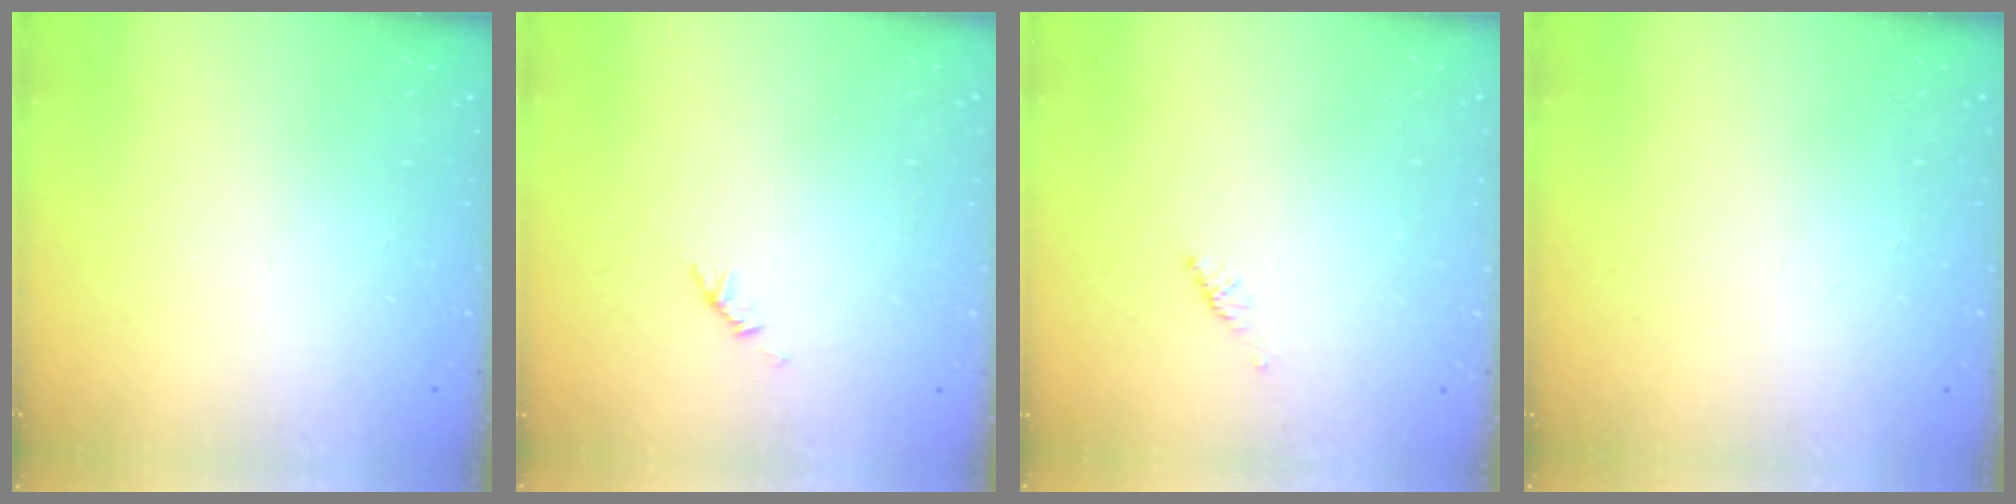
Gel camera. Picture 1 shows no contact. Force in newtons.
{"total": 1.9, "press": 1.8, "slide": 0.6}
{"total": 2.4, "press": 2.3, "slide": 0.7}
{"total": 0.0}